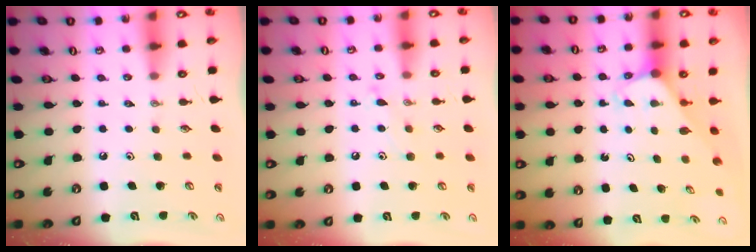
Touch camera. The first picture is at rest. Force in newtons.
{"total": 7.4, "press": 7.4, "slide": 0.6}
{"total": 1.9, "press": 1.9, "slide": 0.1}